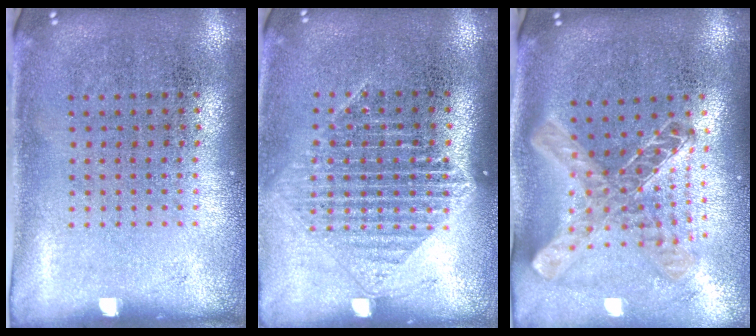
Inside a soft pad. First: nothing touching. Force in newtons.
{"total": 1.4, "press": 1.3, "slide": 0.7}
{"total": 1.5, "press": 1.3, "slide": 0.6}